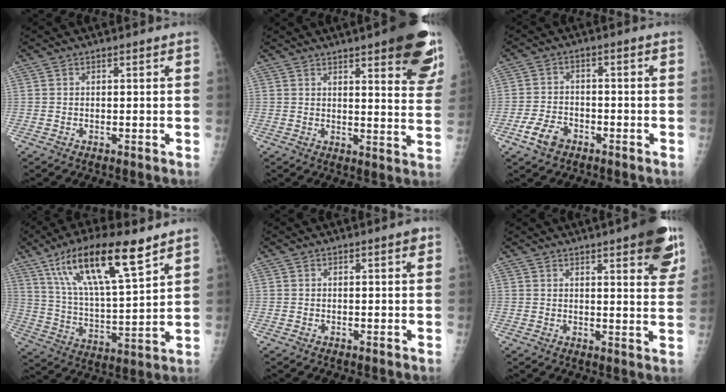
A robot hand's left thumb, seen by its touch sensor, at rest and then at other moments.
{"total": 17.2, "force": [10.2, 4.4, 13.2], "torque": [-0.135, -0.046, 0.117]}
{"total": 5.4, "force": [-3.1, 3.4, 2.7], "torque": [-0.049, 0.019, -0.055]}
{"total": 19.0, "force": [11.3, 4.8, 14.5], "torque": [-0.246, -0.038, 0.211]}
{"total": 1.1, "force": [0.6, 0.2, 0.9], "torque": [-0.013, 0.001, 0.005]}
{"total": 12.3, "force": [6.9, 3.1, 9.6], "torque": [-0.091, -0.026, 0.081]}